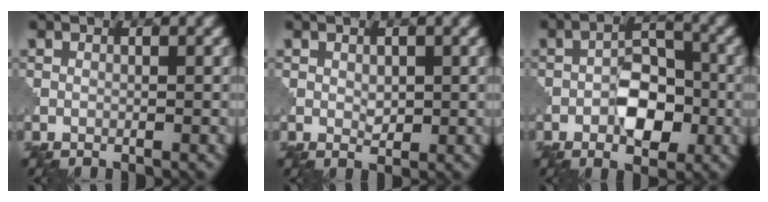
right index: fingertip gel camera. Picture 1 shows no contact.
{"total": 1.3, "force": [0.6, 0.8, 0.8], "torque": [-0.015, -0.003, 0.018]}
{"total": 4.4, "force": [-1.1, 2.5, 3.4], "torque": [-0.048, 0.010, -0.014]}